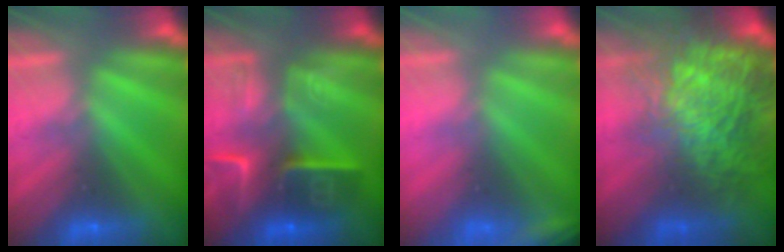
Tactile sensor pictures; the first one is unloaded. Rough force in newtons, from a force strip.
{"total": 6.3}
{"total": 2.3}
{"total": 7.3}